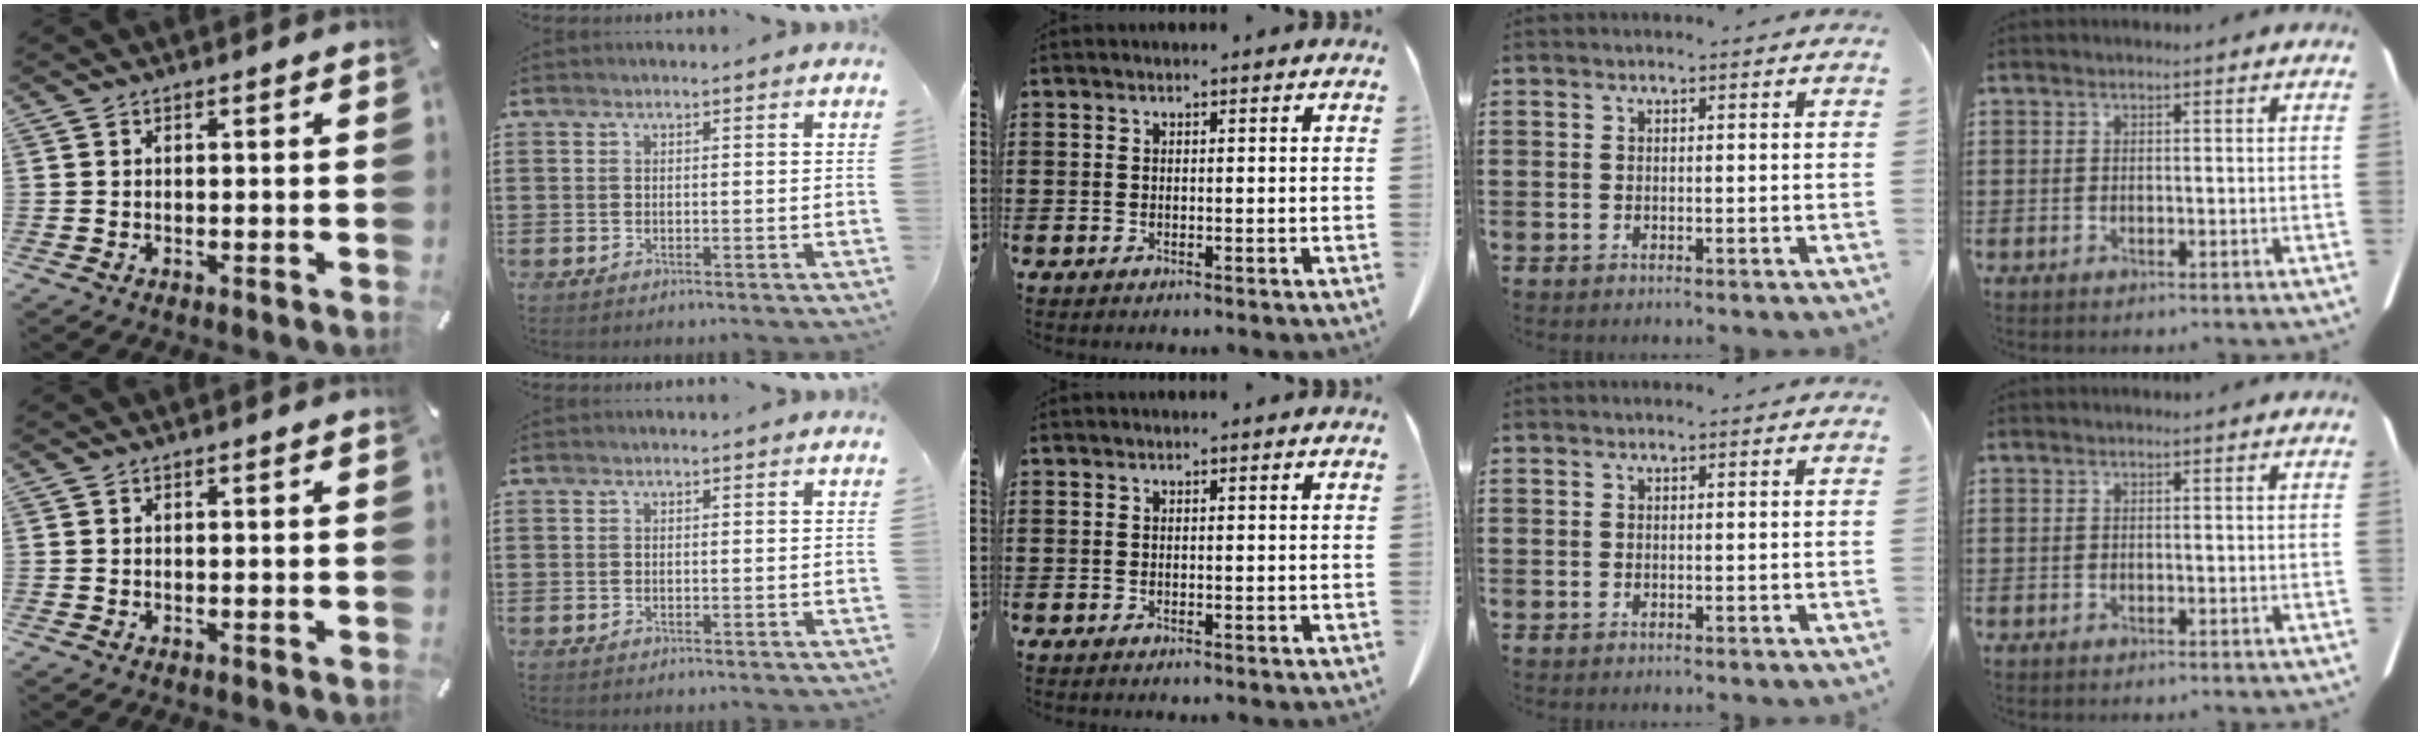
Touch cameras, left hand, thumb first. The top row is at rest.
{}